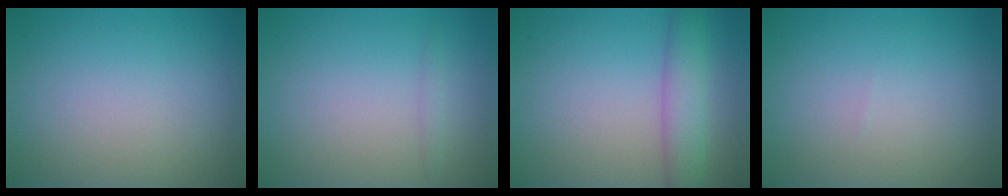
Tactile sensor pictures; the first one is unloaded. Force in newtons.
{"total": 0.6, "press": 0.6, "slide": 0.0}
{"total": 3.7, "press": 3.6, "slide": 0.4}
{"total": 0.0}